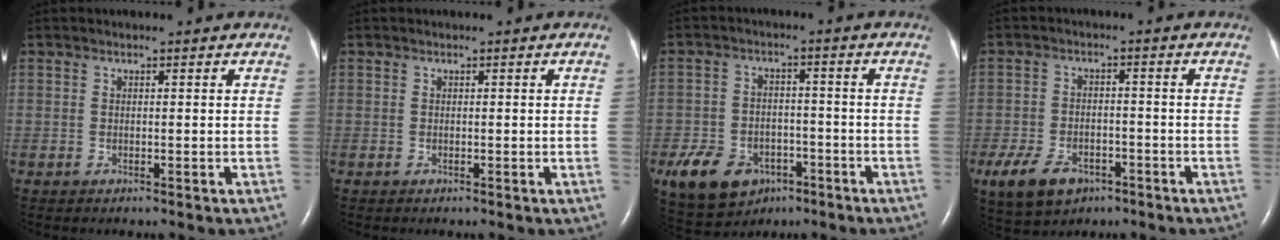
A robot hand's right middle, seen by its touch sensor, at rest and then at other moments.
{"total": 0.0}
{"total": 11.9, "force": [-6.3, 8.2, 5.9], "torque": [-0.123, 0.001, -0.094]}
{"total": 9.2, "force": [-5.2, 5.7, 5.0], "torque": [-0.103, -0.002, -0.082]}